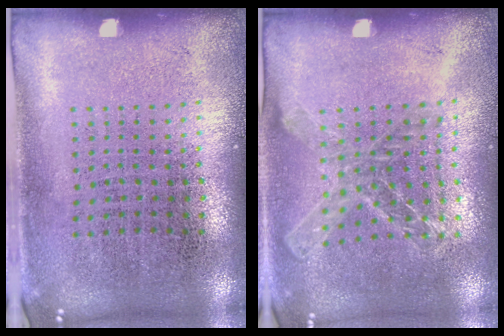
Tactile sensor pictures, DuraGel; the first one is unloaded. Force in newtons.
{"total": 1.1, "press": 1.1, "slide": 0.1}